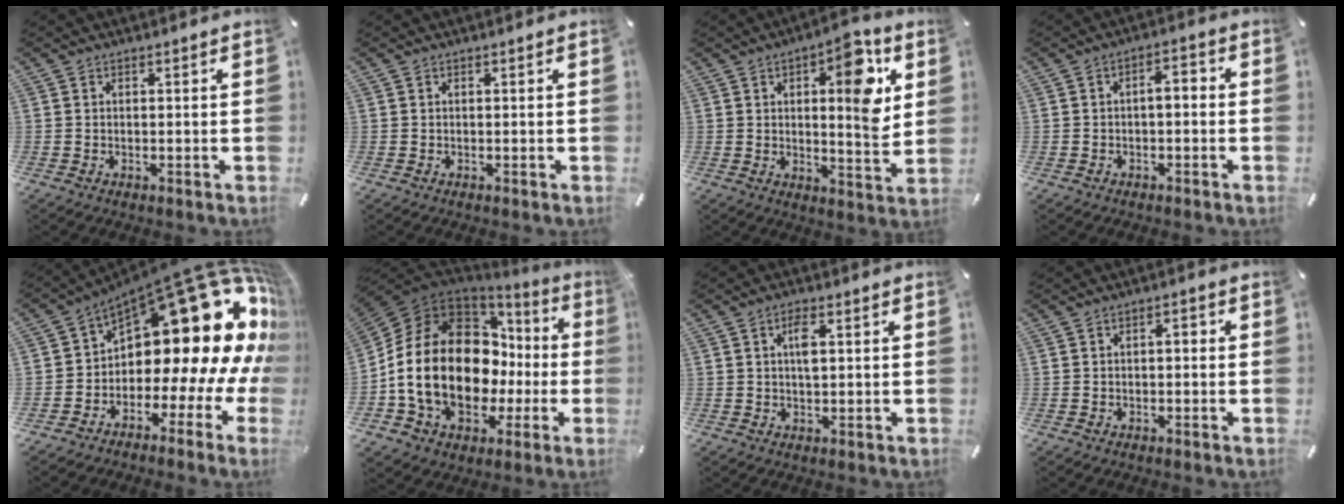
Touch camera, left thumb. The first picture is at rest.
{"total": 0.0}
{"total": 13.7, "force": [4.8, 4.7, 11.9], "torque": [-0.151, -0.028, 0.070]}
{"total": 3.8, "force": [-1.3, 1.7, 3.2], "torque": [-0.058, 0.017, -0.027]}
{"total": 26.1, "force": [9.0, 13.4, 20.4], "torque": [-0.295, -0.096, 0.177]}
{"total": 23.4, "force": [-1.0, 16.1, 17.0], "torque": [-0.362, -0.017, -0.003]}
{"total": 3.8, "force": [0.9, 1.3, 3.4], "torque": [-0.064, 0.005, 0.010]}
{"total": 2.3, "force": [-0.6, 1.0, 2.0], "torque": [-0.036, 0.009, -0.014]}